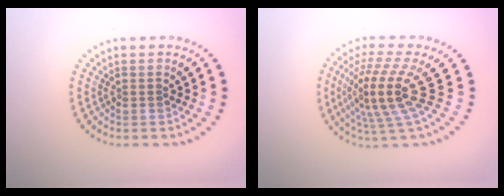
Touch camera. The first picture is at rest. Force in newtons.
{"total": 5.2, "press": 4.0, "slide": 3.3}